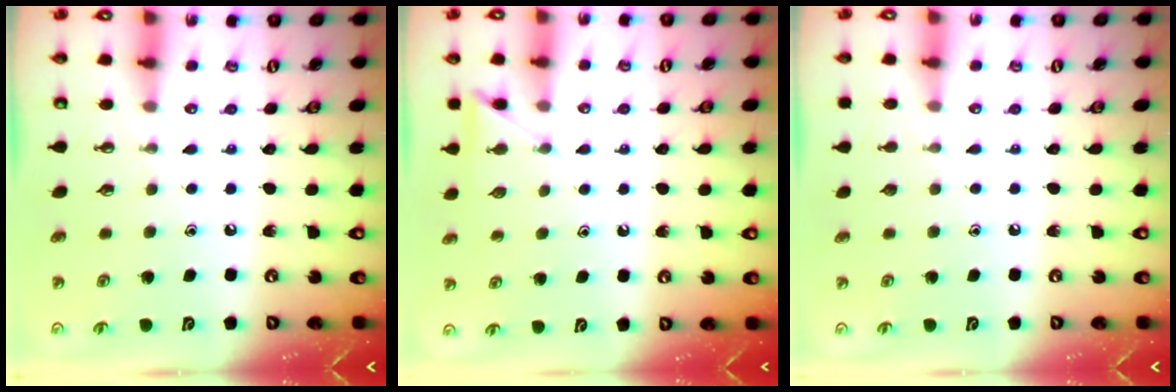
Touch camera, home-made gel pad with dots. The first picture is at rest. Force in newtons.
{"total": 5.1, "press": 5.1, "slide": 0.7}
{"total": 0.0}